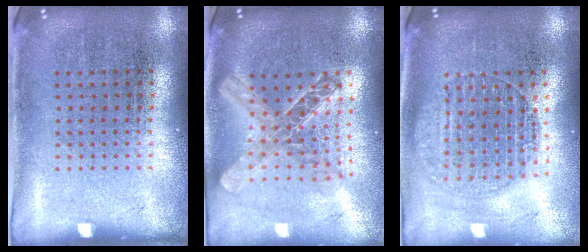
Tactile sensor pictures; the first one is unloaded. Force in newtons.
{"total": 2.1, "press": 1.8, "slide": 1.2}
{"total": 1.8, "press": 1.5, "slide": 0.8}